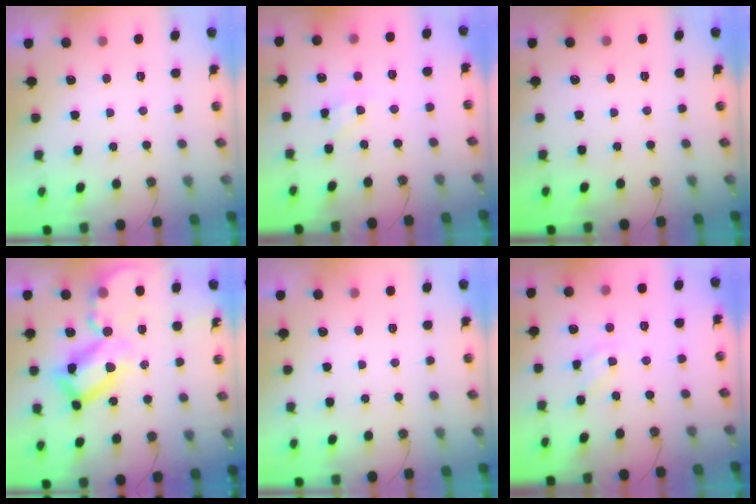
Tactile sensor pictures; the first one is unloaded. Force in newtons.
{"total": 5.6, "press": 5.6, "slide": 0.3}
{"total": 0.0}
{"total": 21.8, "press": 21.6, "slide": 2.8}
{"total": 0.0}
{"total": 4.2, "press": 4.2, "slide": 0.2}